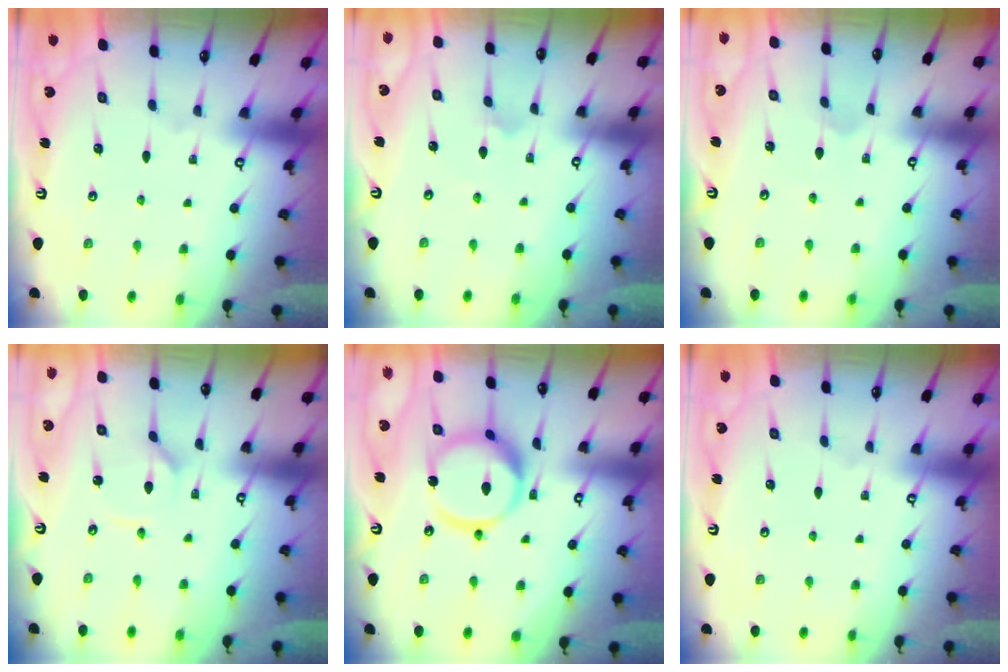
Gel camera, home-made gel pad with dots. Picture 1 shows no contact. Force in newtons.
{"total": 2.5, "press": 2.5, "slide": 0.3}
{"total": 1.8, "press": 1.8, "slide": 0.1}
{"total": 1.8, "press": 1.8, "slide": 0.2}
{"total": 15.8, "press": 15.7, "slide": 1.8}
{"total": 0.0}